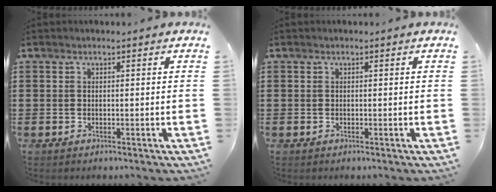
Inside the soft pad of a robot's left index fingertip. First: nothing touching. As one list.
[{"total": 0.0}]